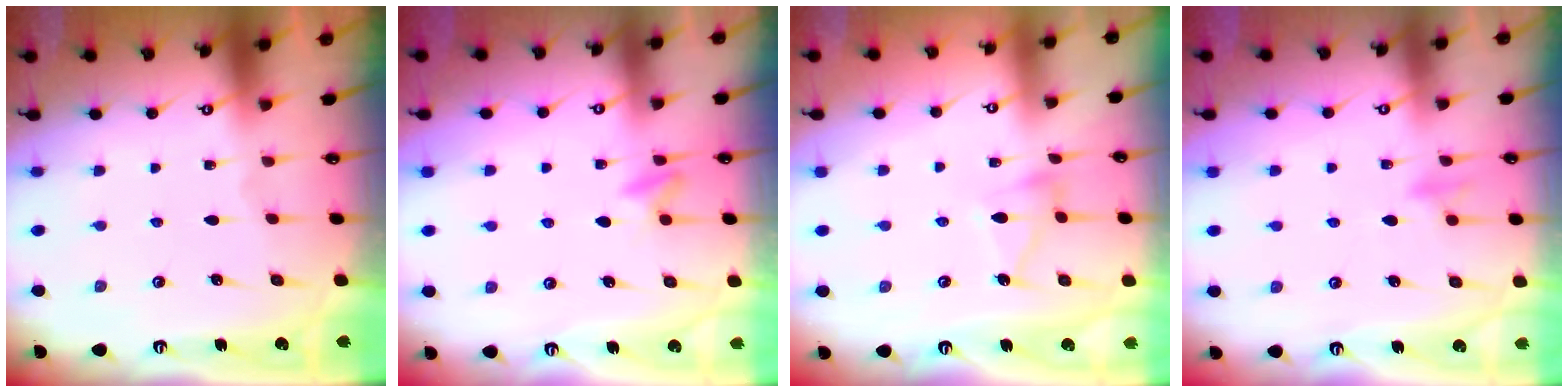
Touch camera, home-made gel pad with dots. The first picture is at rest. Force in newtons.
{"total": 5.4, "press": 5.1, "slide": 1.7}
{"total": 6.7, "press": 6.6, "slide": 0.5}
{"total": 8.2, "press": 8.1, "slide": 1.5}